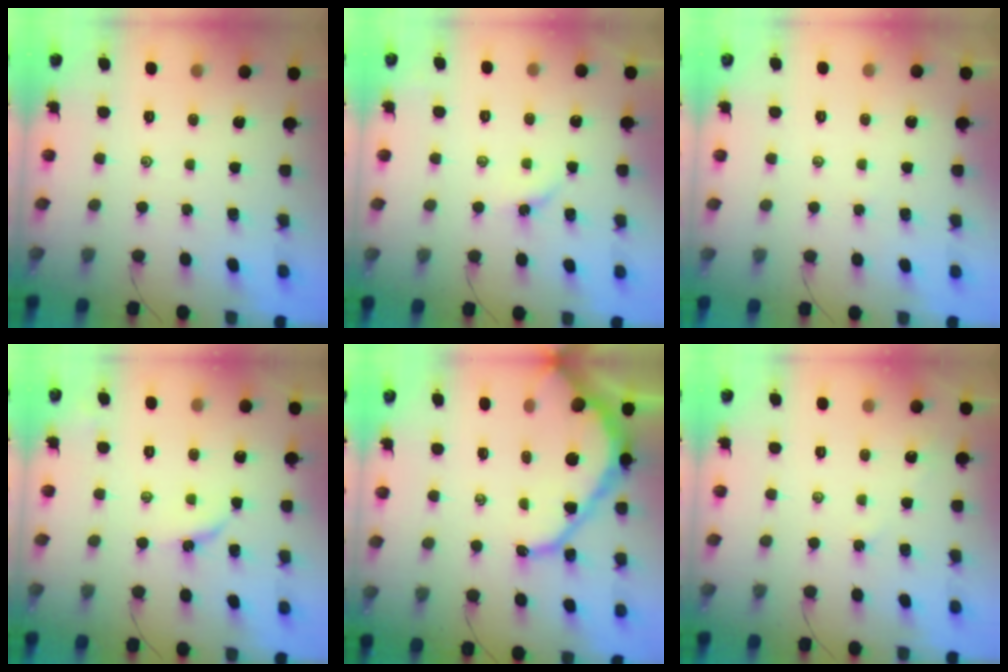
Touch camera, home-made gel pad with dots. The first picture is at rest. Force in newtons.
{"total": 2.7, "press": 2.7, "slide": 0.5}
{"total": 1.9, "press": 1.8, "slide": 0.4}
{"total": 2.7, "press": 2.7, "slide": 0.4}
{"total": 15.3, "press": 15.3, "slide": 1.2}
{"total": 3.3, "press": 3.2, "slide": 0.4}